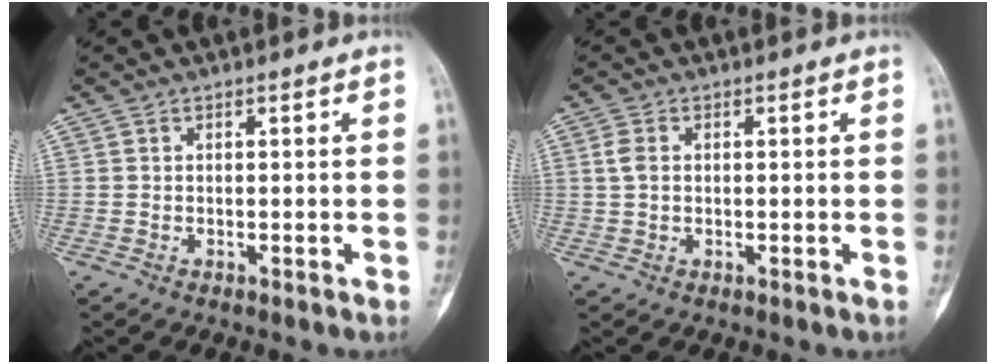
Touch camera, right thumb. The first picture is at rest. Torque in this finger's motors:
{"motor_torque": [-0.09, 0.40, 0.32, 0.23, 0.11]}